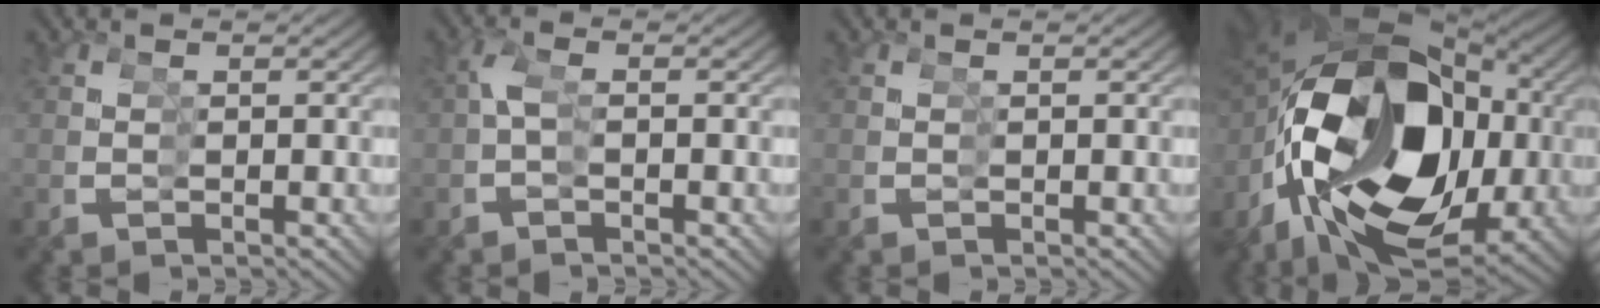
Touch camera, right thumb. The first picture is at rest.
{"total": 1.8, "force": [-1.6, 0.8, -0.1], "torque": [-0.038, -0.014, -0.022]}
{"total": 0.0}
{"total": 24.1, "force": [-0.7, 14.3, 19.3], "torque": [-0.335, -0.025, 0.003]}